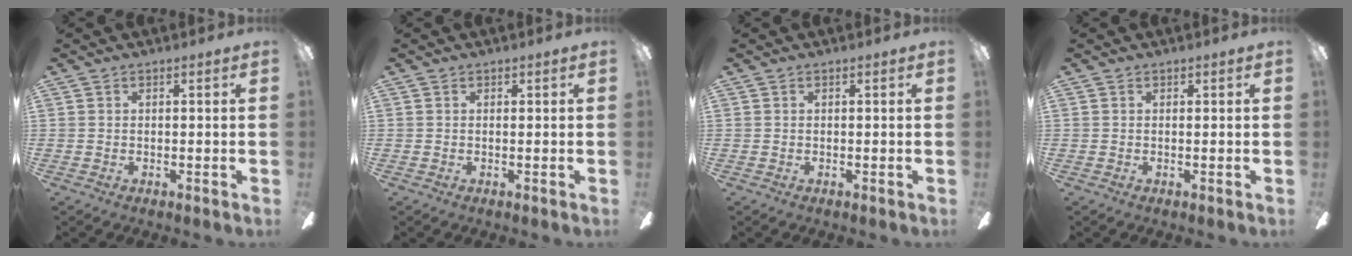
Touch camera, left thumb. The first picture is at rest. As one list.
[{"total": 0.0}, {"total": 0.0}, {"total": 0.0}]